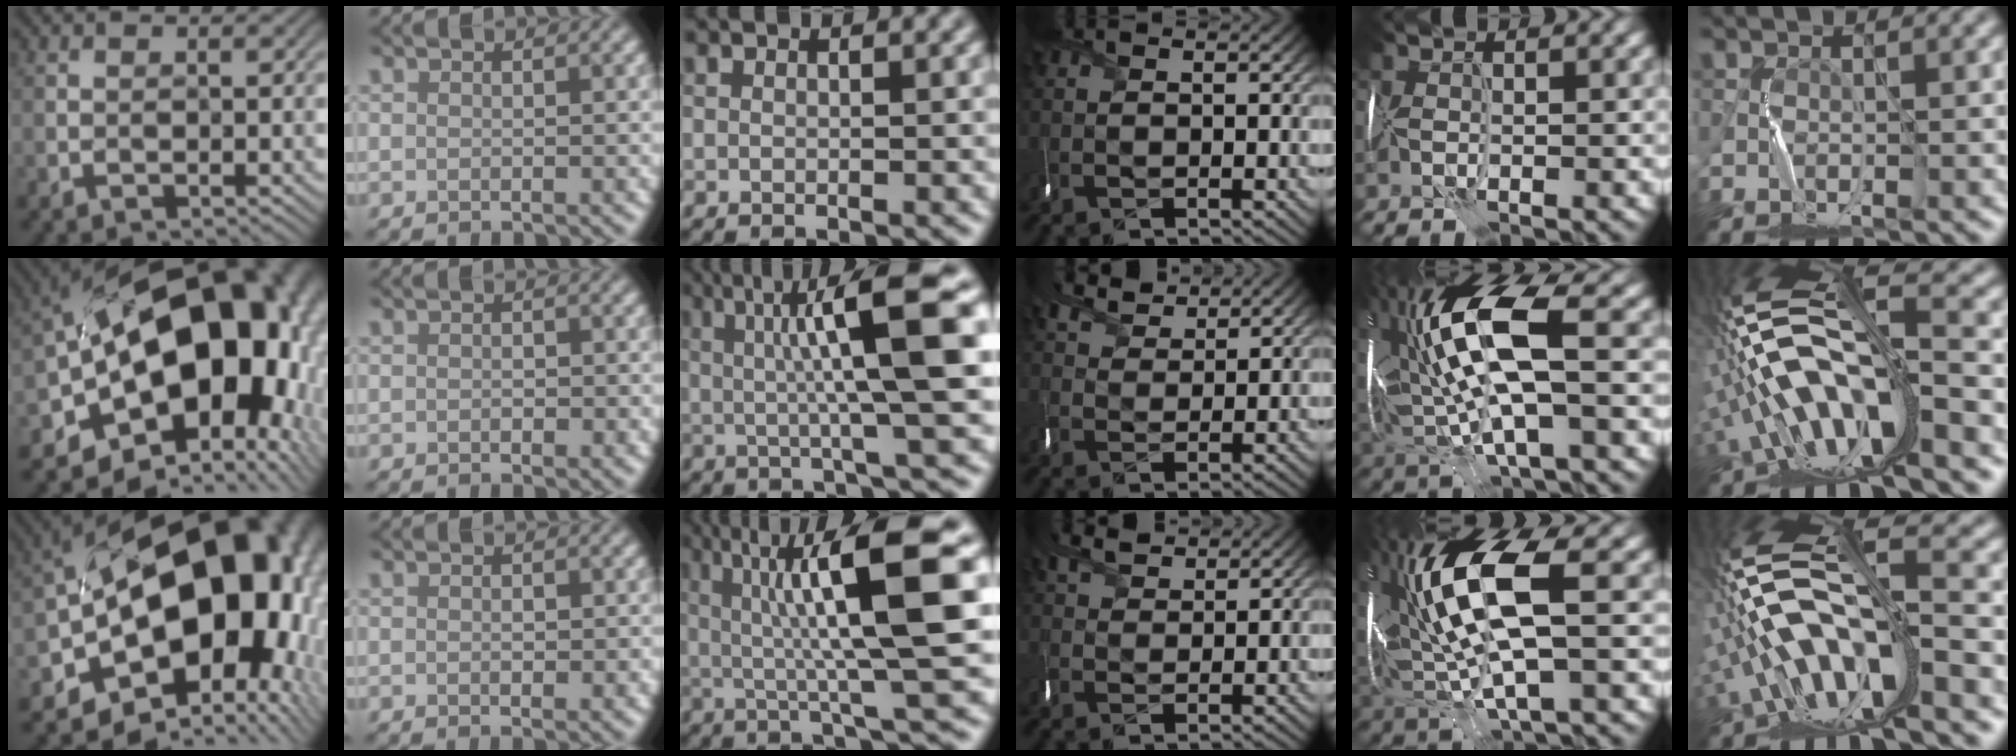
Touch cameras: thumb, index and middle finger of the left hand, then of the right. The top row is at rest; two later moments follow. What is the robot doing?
{"motion": "wrap", "object": "ribbon"}